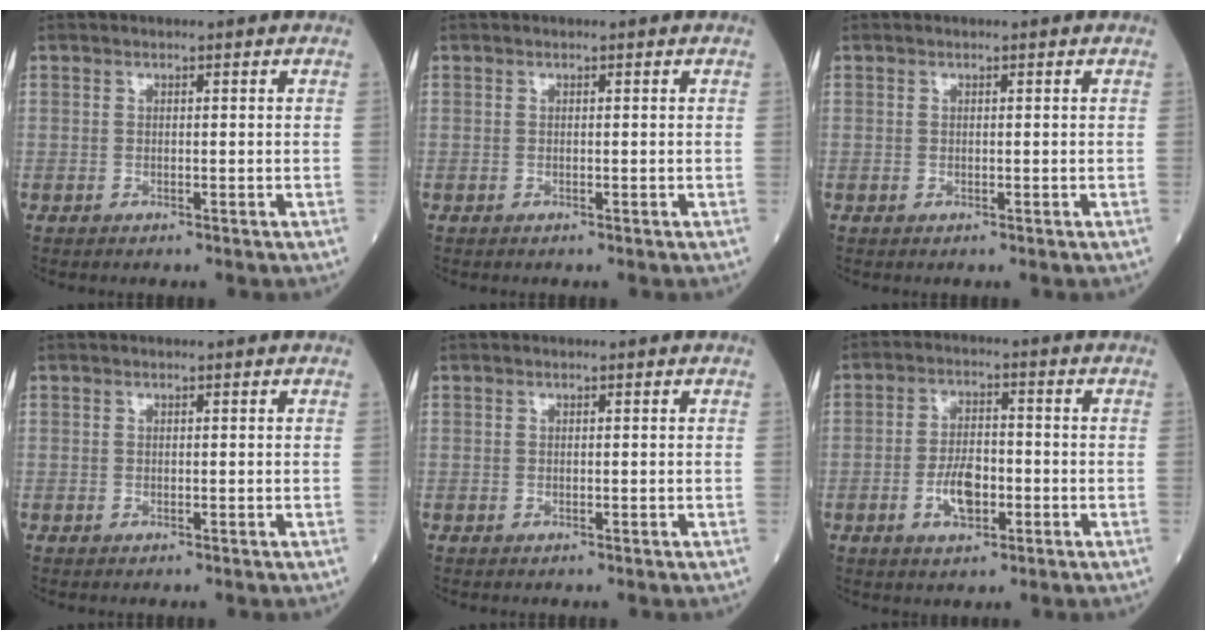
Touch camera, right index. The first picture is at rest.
{"total": 0.0}
{"total": 0.0}
{"total": 0.0}
{"total": 0.0}
{"total": 5.9, "force": [-1.9, 2.7, 4.9], "torque": [-0.096, 0.004, -0.032]}